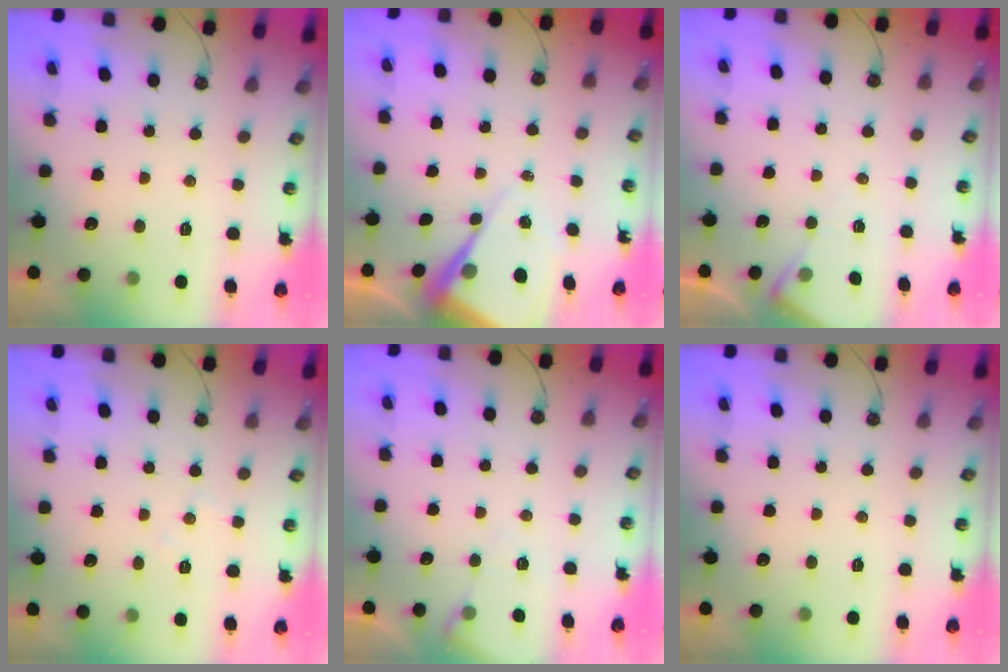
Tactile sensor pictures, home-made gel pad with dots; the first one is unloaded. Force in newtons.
{"total": 8.3, "press": 8.3, "slide": 0.7}
{"total": 5.3, "press": 5.2, "slide": 0.5}
{"total": 4.0, "press": 3.9, "slide": 0.6}
{"total": 5.5, "press": 5.4, "slide": 0.8}
{"total": 0.0}